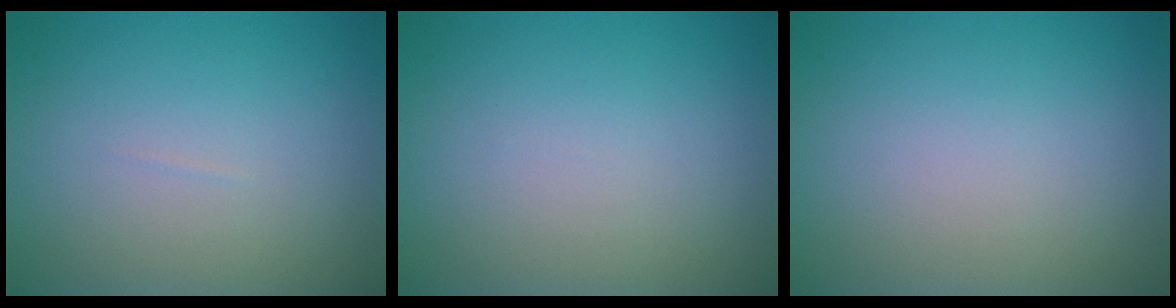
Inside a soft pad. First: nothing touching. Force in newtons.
{"total": 0.0}
{"total": 0.0}